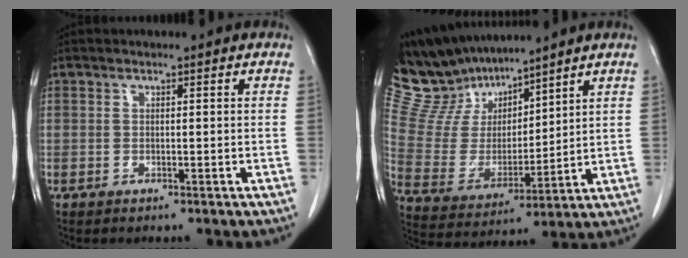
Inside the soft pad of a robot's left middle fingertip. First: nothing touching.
{"total": 13.2, "force": [12.2, 3.9, 3.3], "torque": [-0.085, 0.014, 0.247]}